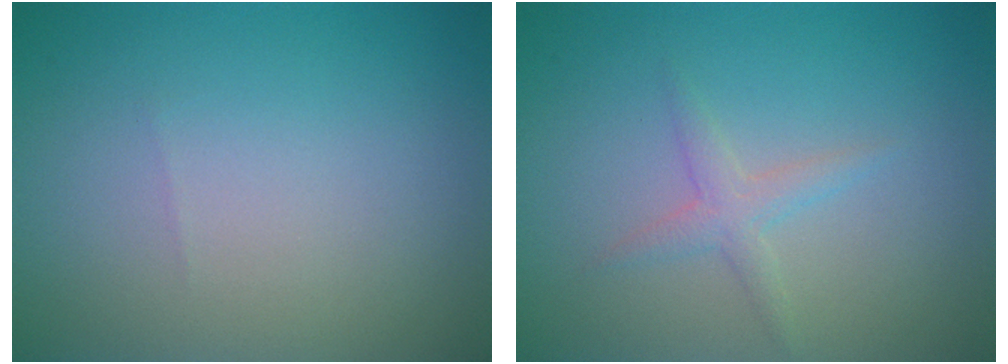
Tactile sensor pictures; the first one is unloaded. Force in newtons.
{"total": 1.6, "press": 1.6, "slide": 0.0}